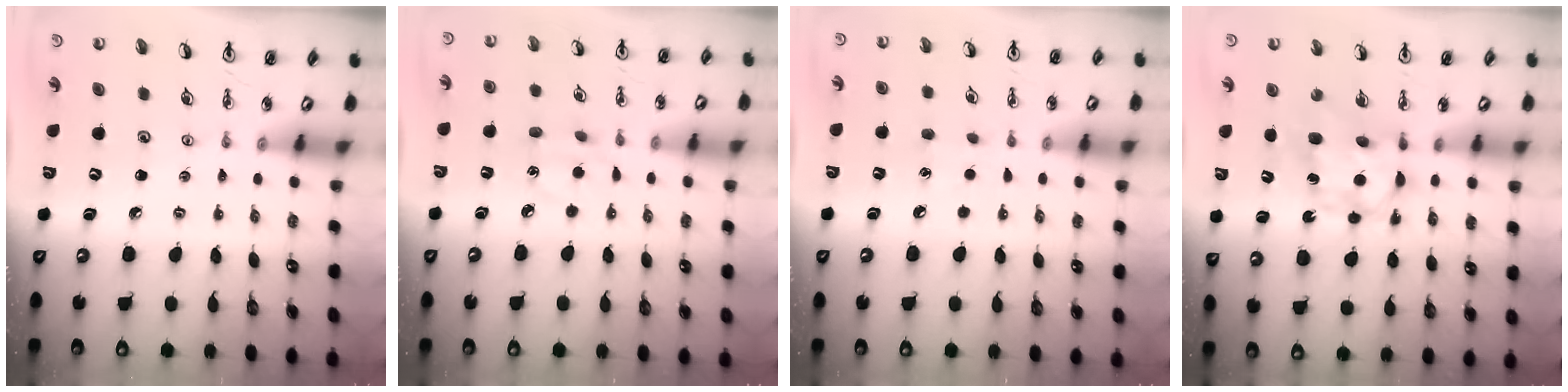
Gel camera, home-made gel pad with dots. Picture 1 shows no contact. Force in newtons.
{"total": 5.3, "press": 5.3, "slide": 0.6}
{"total": 5.0, "press": 4.9, "slide": 0.6}
{"total": 6.2, "press": 6.2, "slide": 0.2}